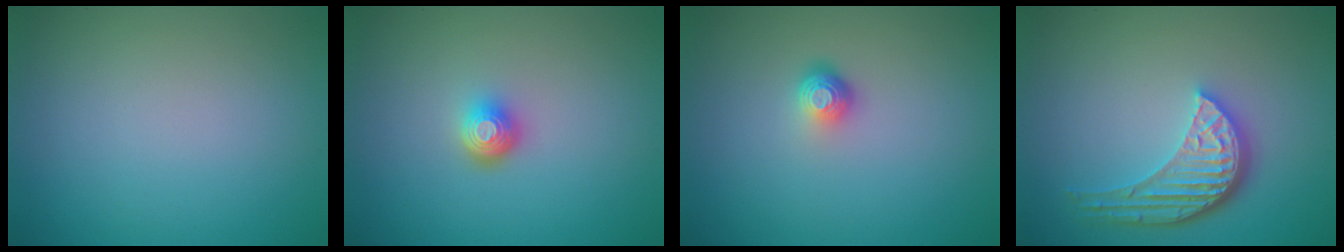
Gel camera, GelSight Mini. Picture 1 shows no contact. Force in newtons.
{"total": 2.1, "press": 1.5, "slide": 1.5}
{"total": 1.8, "press": 1.2, "slide": 1.3}
{"total": 5.0, "press": 3.8, "slide": 3.3}